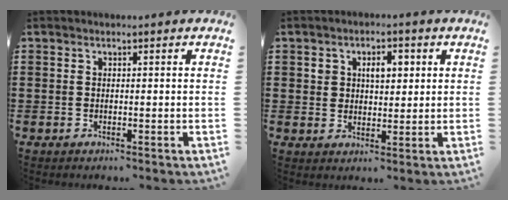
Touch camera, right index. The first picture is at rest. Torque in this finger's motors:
{"motor_torque": [0.27, 0.07, 0.10, 0.04]}